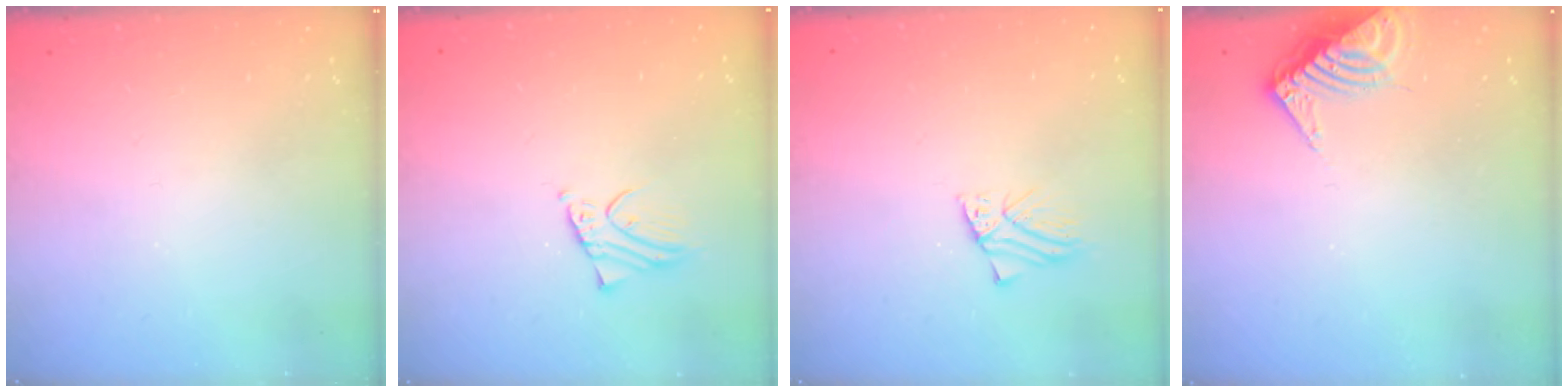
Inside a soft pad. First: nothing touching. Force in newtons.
{"total": 2.3, "press": 2.3, "slide": 0.1}
{"total": 1.8, "press": 1.8, "slide": 0.1}
{"total": 7.6, "press": 7.6, "slide": 0.7}